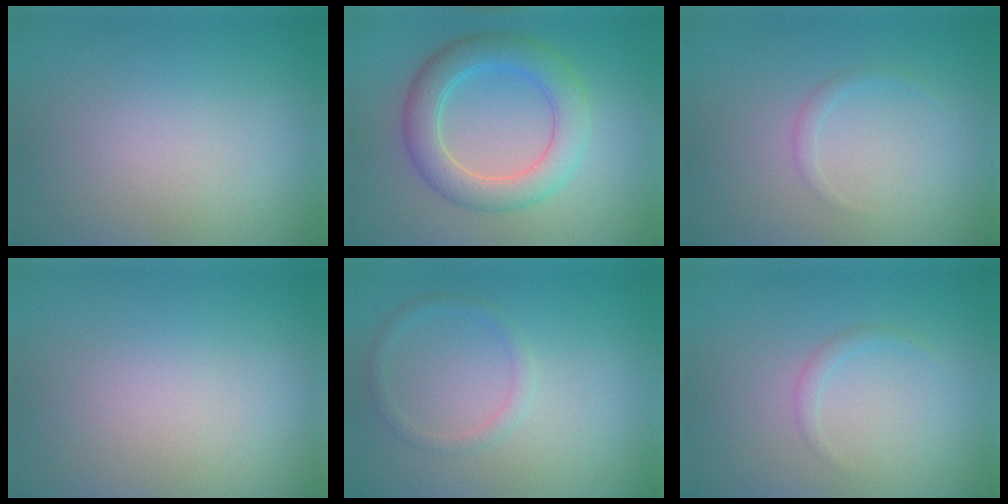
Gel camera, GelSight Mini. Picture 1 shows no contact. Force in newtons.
{"total": 5.0, "press": 5.0, "slide": 0.3}
{"total": 0.8, "press": 0.8, "slide": 0.1}
{"total": 0.0}
{"total": 1.2, "press": 1.2, "slide": 0.1}
{"total": 0.9, "press": 0.9, "slide": 0.0}